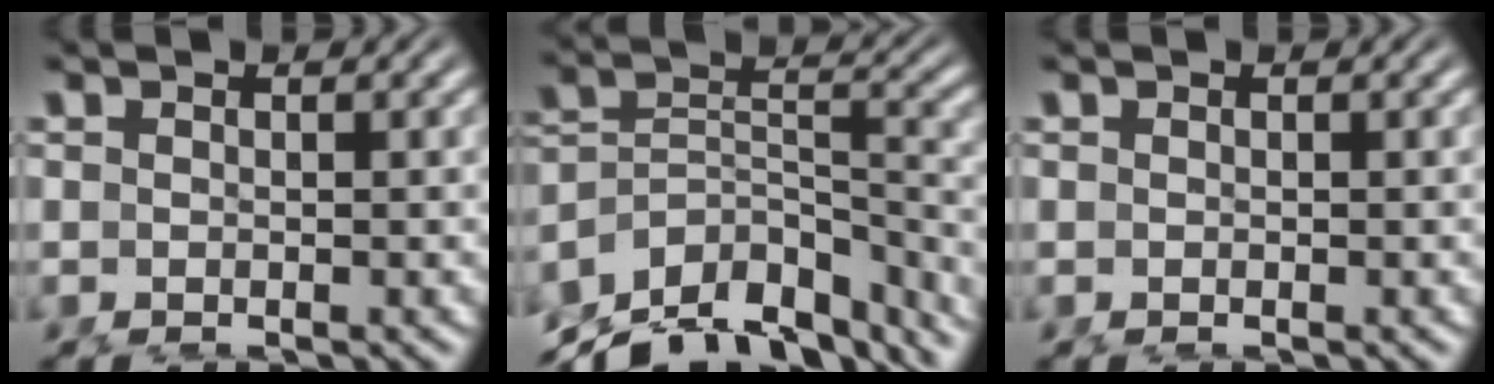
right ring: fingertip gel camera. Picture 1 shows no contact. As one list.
[{"total": 12.0, "force": [-7.6, 6.6, 6.6], "torque": [-0.101, -0.045, -0.105]}, {"total": 0.0}]